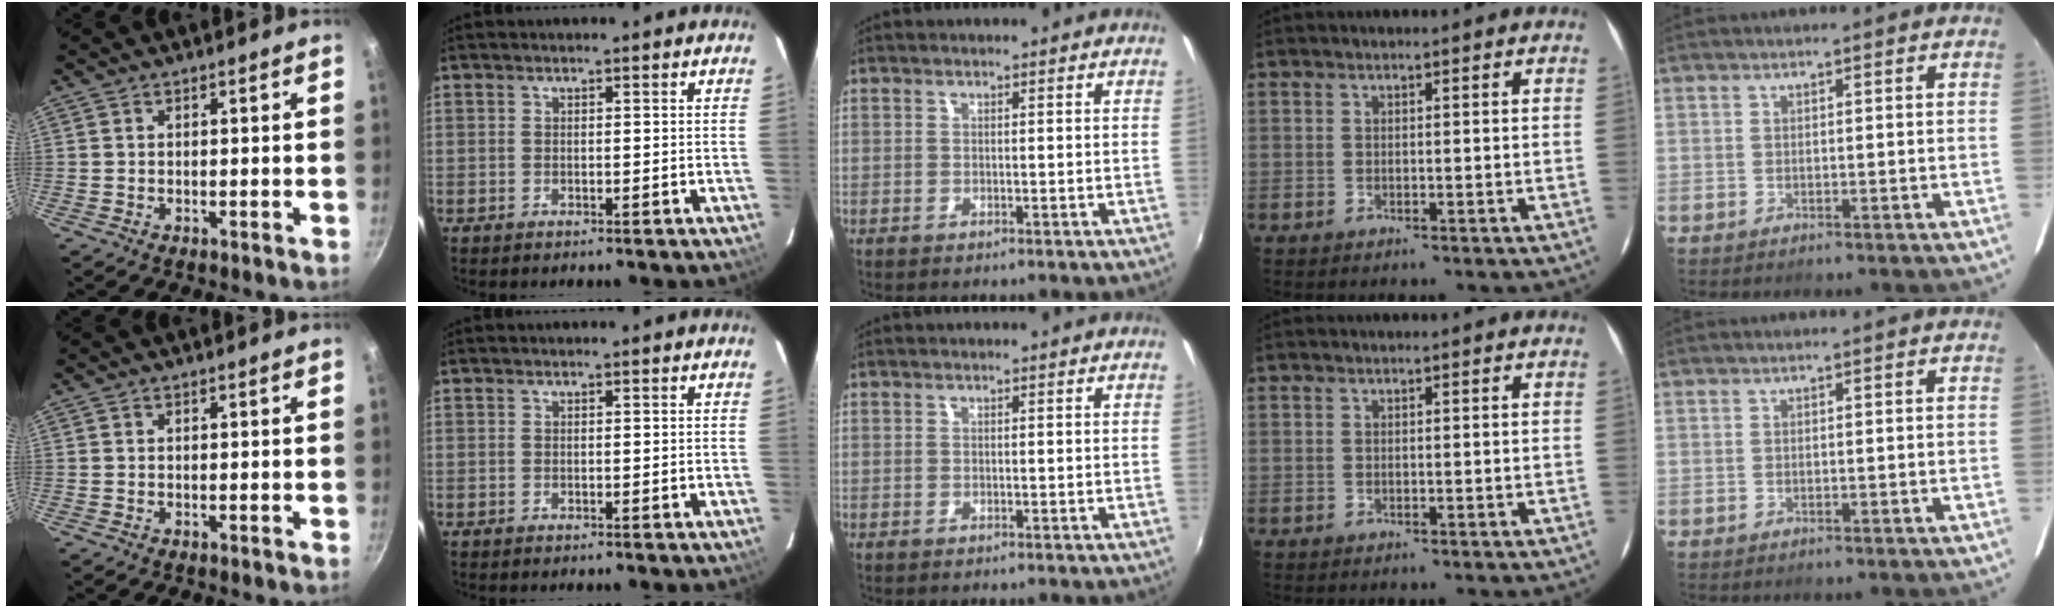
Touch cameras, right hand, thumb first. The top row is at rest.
{}